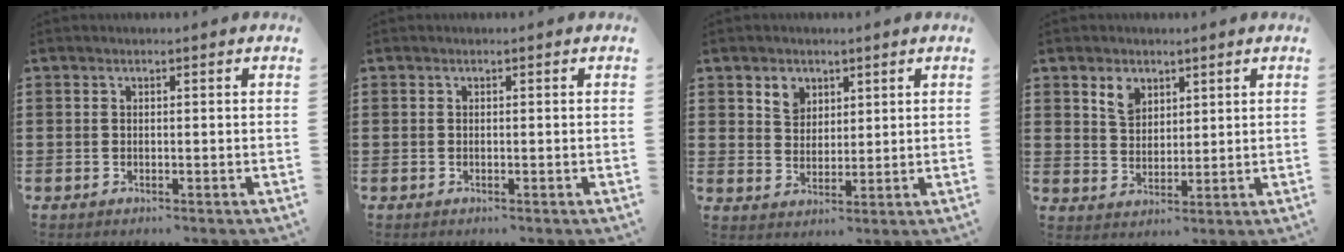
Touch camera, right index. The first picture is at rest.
{"total": 0.0}
{"total": 3.9, "force": [2.5, 2.8, 1.0], "torque": [-0.024, 0.008, 0.045]}
{"total": 4.1, "force": [2.7, 2.7, 1.6], "torque": [-0.035, 0.006, 0.048]}